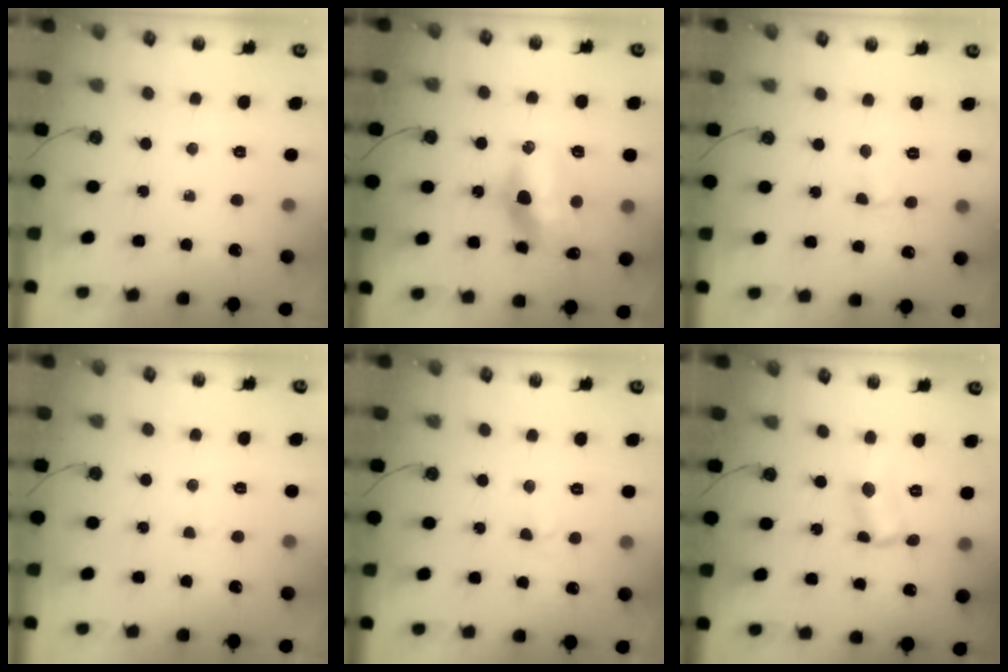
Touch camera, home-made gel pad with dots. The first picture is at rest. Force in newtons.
{"total": 14.4, "press": 14.4, "slide": 1.3}
{"total": 2.2, "press": 2.1, "slide": 0.5}
{"total": 1.6, "press": 1.6, "slide": 0.2}
{"total": 3.8, "press": 3.8, "slide": 0.5}
{"total": 1.8, "press": 1.6, "slide": 0.7}